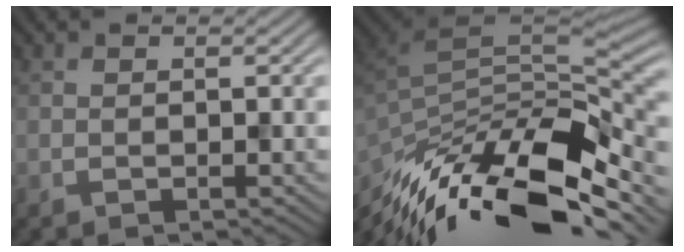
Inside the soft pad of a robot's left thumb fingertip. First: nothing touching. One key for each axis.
{"total": 15.3, "fx": -9.0, "fy": 6.3, "fz": 10.6, "tx": -0.233, "ty": -0.019, "tz": -0.154}